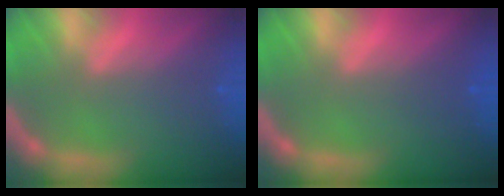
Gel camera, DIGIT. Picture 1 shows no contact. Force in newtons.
{"total": 0.9}